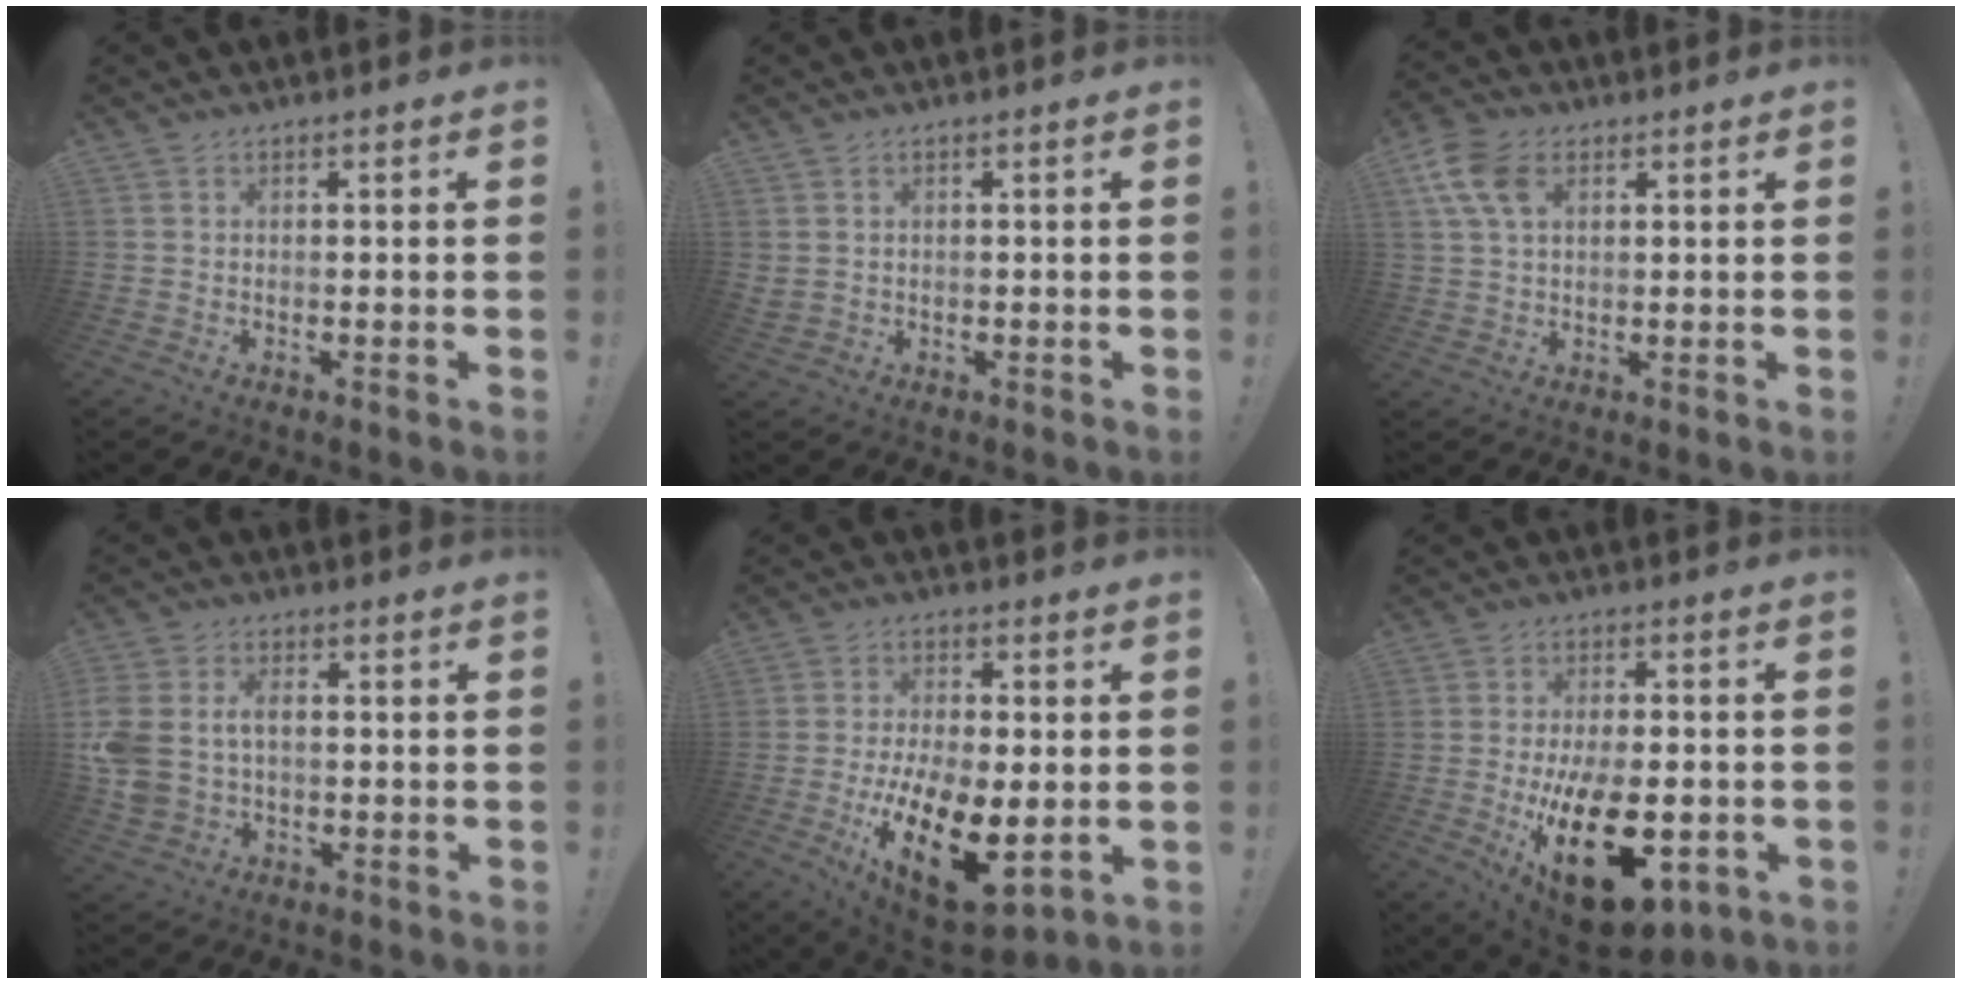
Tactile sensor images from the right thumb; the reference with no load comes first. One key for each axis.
{"total": 1.6, "fx": 0.7, "fy": 1.3, "fz": 0.6, "tx": -0.012, "ty": 0.002, "tz": 0.013}
{"total": 9.7, "fx": 3.7, "fy": 6.1, "fz": 6.5, "tx": -0.135, "ty": -0.005, "tz": 0.068}
{"total": 8.9, "fx": 0.7, "fy": 6.6, "fz": 6.0, "tx": -0.142, "ty": -0.004, "tz": 0.015}
{"total": 19.4, "fx": -4.5, "fy": 9.4, "fz": 16.3, "tx": -0.277, "ty": 0.011, "tz": -0.061}
{"total": 23.1, "fx": -6.2, "fy": 11.8, "fz": 18.8, "tx": -0.294, "ty": 0.019, "tz": -0.084}